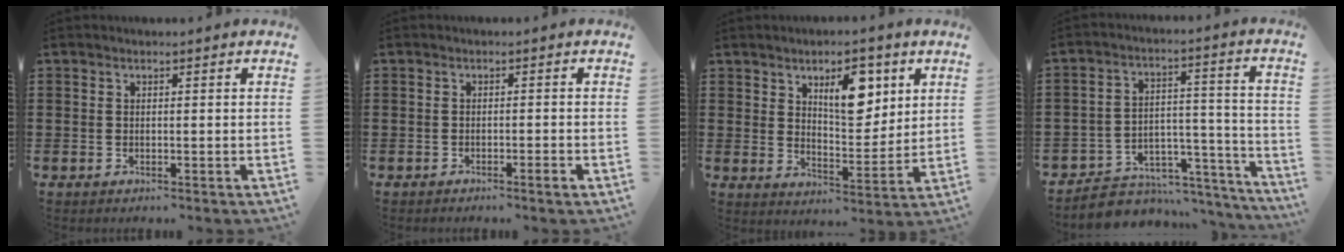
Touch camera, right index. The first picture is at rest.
{"total": 1.4, "force": [-1.0, 0.0, 1.0], "torque": [-0.017, -0.006, -0.017]}
{"total": 8.5, "force": [4.1, 4.3, 6.0], "torque": [-0.085, -0.007, 0.065]}
{"total": 4.4, "force": [-3.6, 2.5, 0.5], "torque": [-0.019, 0.007, -0.071]}